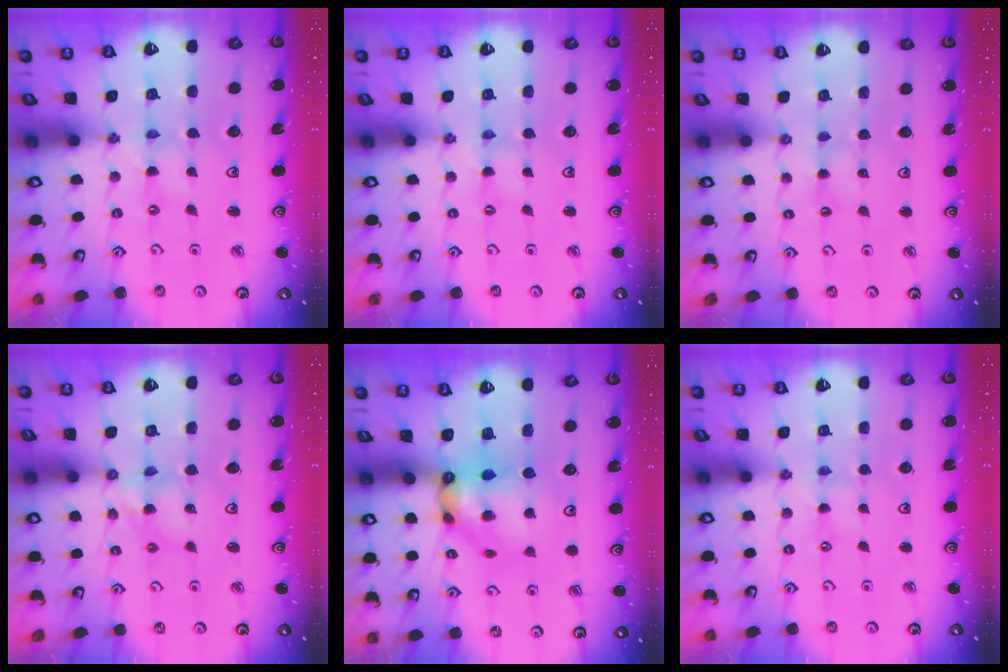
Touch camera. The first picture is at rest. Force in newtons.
{"total": 0.8, "press": 0.8, "slide": 0.1}
{"total": 1.1, "press": 1.1, "slide": 0.3}
{"total": 7.4, "press": 7.4, "slide": 0.6}
{"total": 10.7, "press": 10.7, "slide": 1.1}
{"total": 1.2, "press": 1.2, "slide": 0.3}